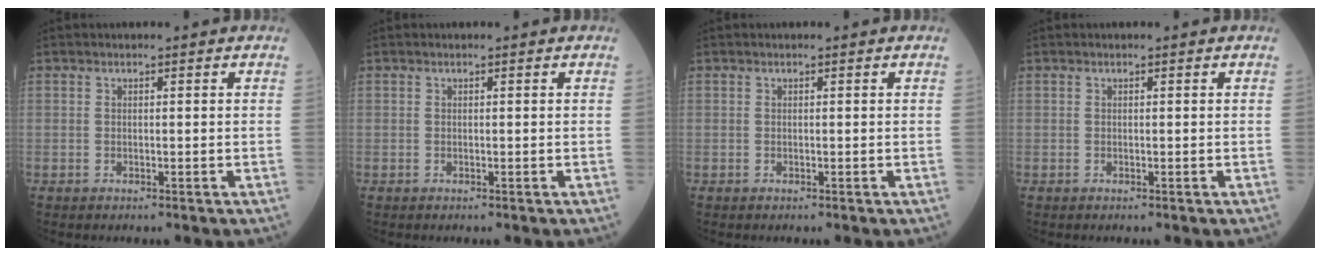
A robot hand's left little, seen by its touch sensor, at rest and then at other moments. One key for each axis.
{"total": 0.0}
{"total": 0.0}
{"total": 0.0}